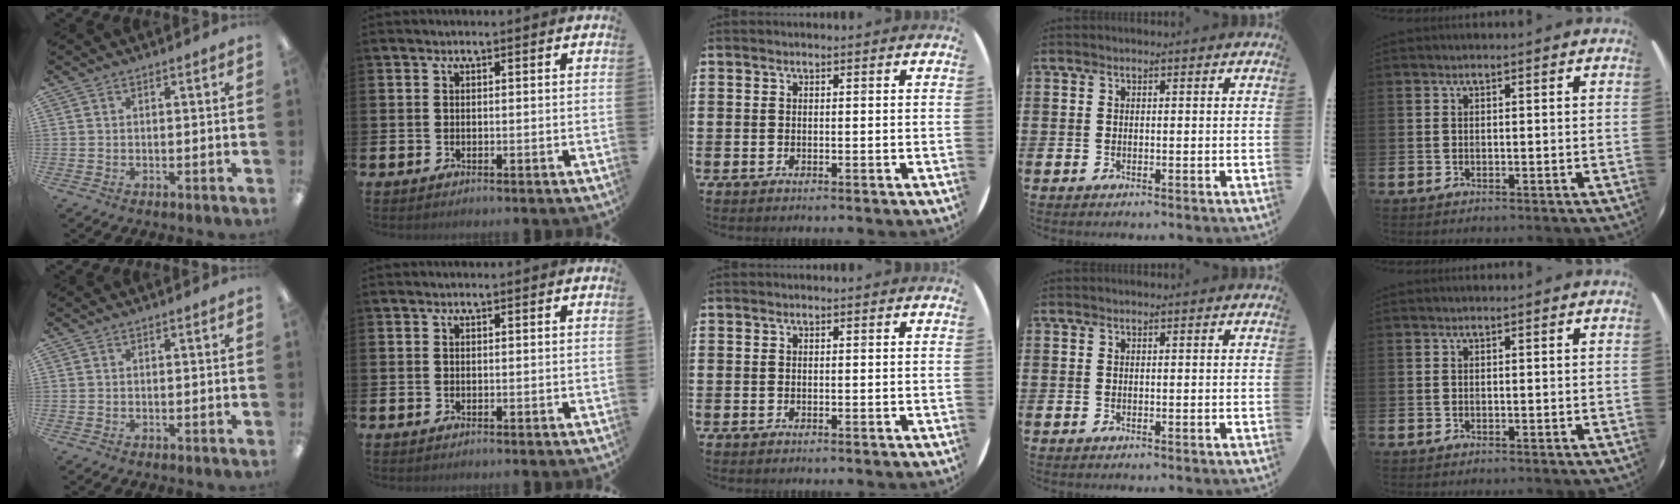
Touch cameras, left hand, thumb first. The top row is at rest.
{}